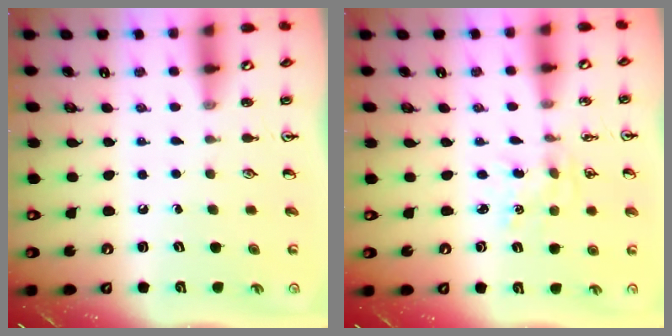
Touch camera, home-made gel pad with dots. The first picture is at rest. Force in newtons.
{"total": 0.6, "press": 0.6, "slide": 0.1}